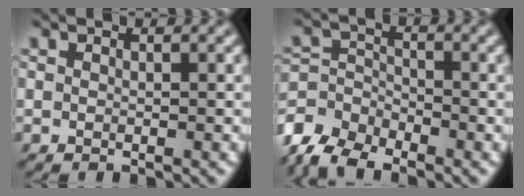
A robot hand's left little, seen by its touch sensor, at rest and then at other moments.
{"total": 6.0, "force": [-5.1, 2.5, 1.9], "torque": [-0.037, -0.006, -0.111]}